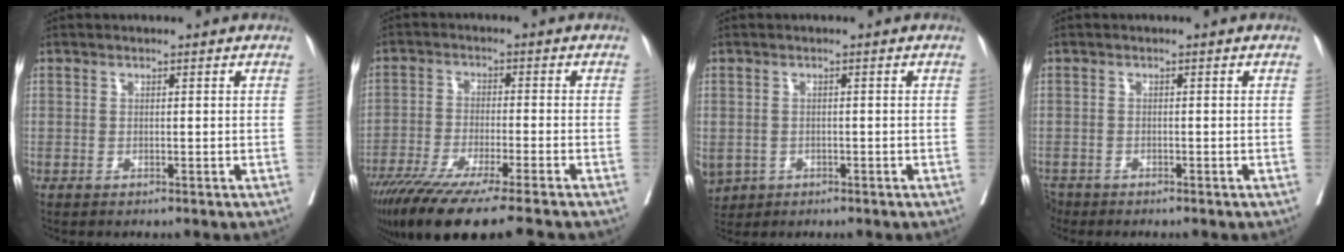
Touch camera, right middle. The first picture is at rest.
{"total": 14.2, "force": [-11.1, -0.4, 8.8], "torque": [-0.143, -0.048, -0.182]}
{"total": 6.9, "force": [-2.8, 5.6, 2.8], "torque": [-0.082, -0.005, -0.037]}
{"total": 1.9, "force": [-1.7, 0.9, 0.2], "torque": [-0.006, -0.003, -0.030]}